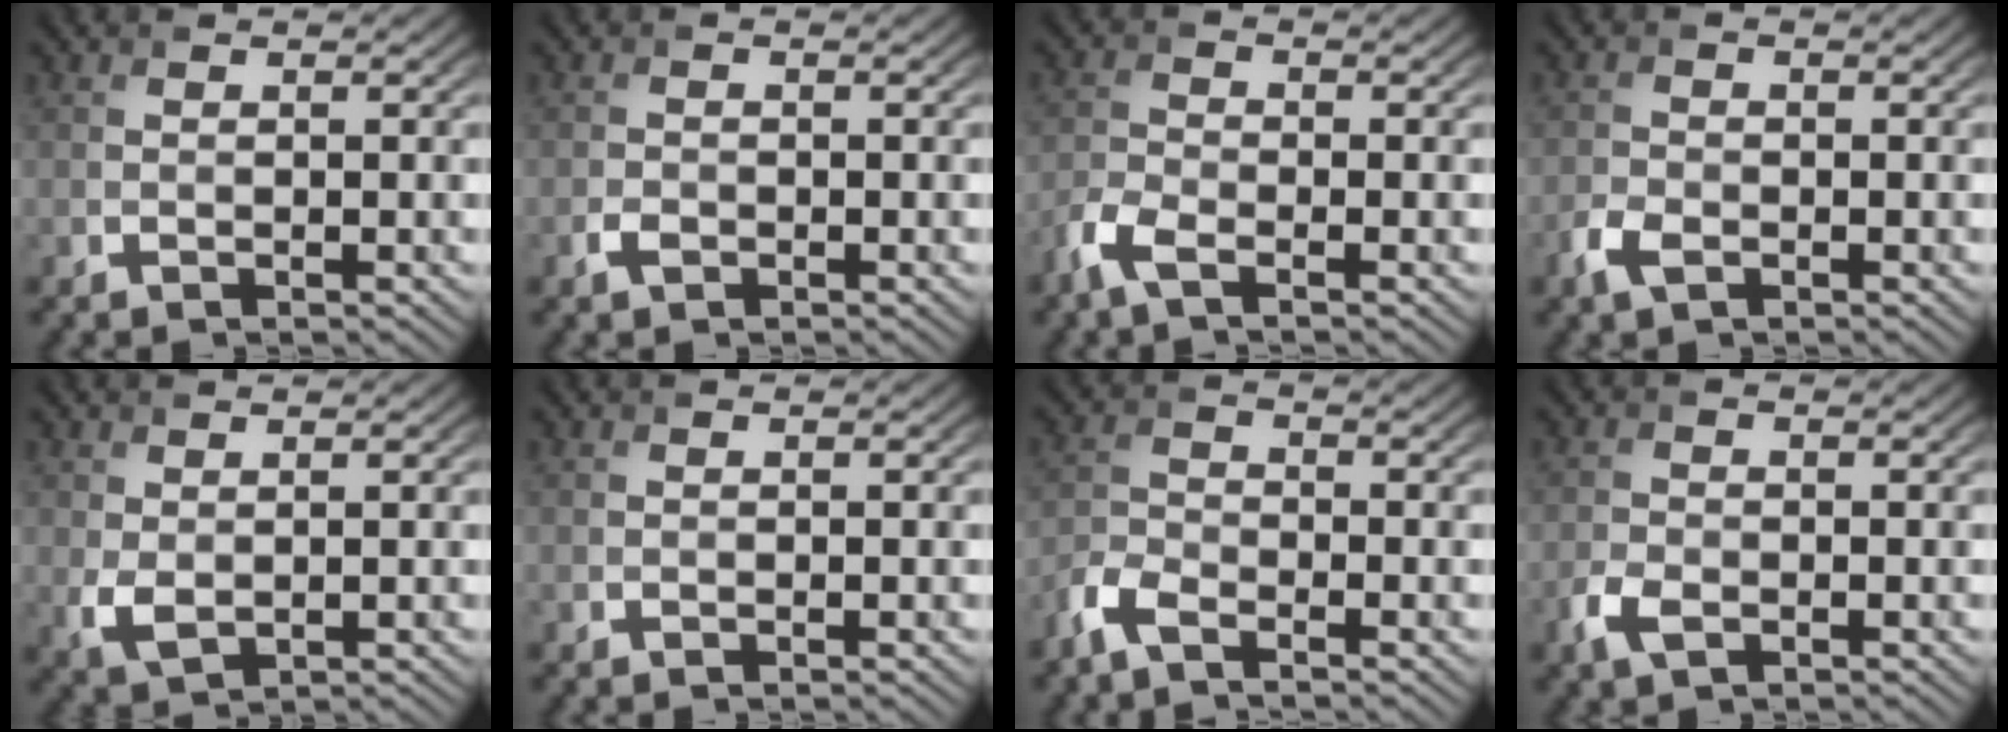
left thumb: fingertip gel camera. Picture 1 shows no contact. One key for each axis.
{"total": 1.4, "fx": -0.8, "fy": 0.9, "fz": 0.8, "tx": -0.018, "ty": -0.002, "tz": -0.017}
{"total": 3.7, "fx": -2.5, "fy": 1.2, "fz": 2.5, "tx": -0.066, "ty": -0.007, "tz": -0.065}
{"total": 2.7, "fx": -1.5, "fy": 1.4, "fz": 1.7, "tx": -0.041, "ty": -0.004, "tz": -0.036}
{"total": 2.4, "fx": 0.3, "fy": 1.6, "fz": 1.8, "tx": -0.045, "ty": -0.006, "tz": 0.012}
{"total": 0.0}
{"total": 3.9, "fx": -3.0, "fy": 1.3, "fz": 2.2, "tx": -0.055, "ty": -0.006, "tz": -0.078}
{"total": 2.9, "fx": -1.5, "fy": 1.6, "fz": 1.9, "tx": -0.047, "ty": -0.005, "tz": -0.035}